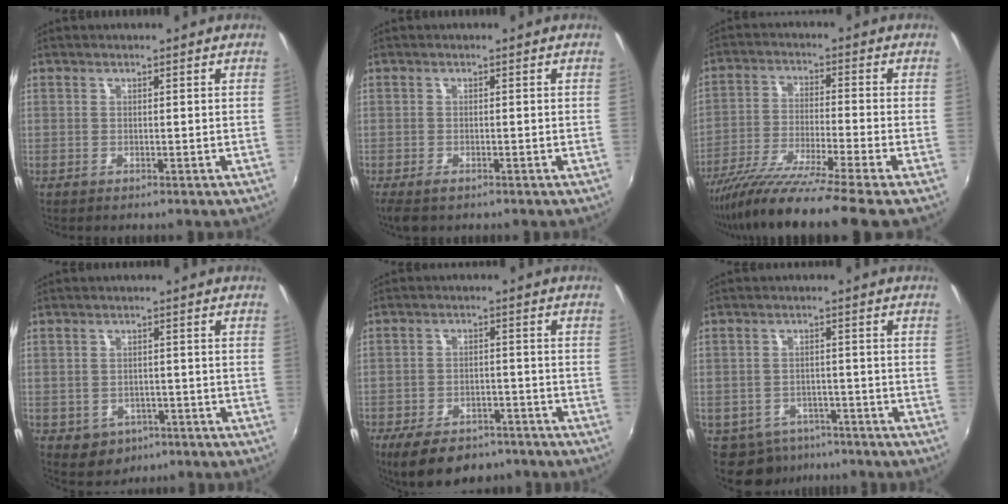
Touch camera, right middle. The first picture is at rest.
{"total": 3.3, "force": [-2.3, 1.2, 2.0], "torque": [-0.043, -0.015, -0.040]}
{"total": 14.8, "force": [-12.2, -2.1, 8.1], "torque": [-0.159, -0.043, -0.215]}
{"total": 5.5, "force": [-2.4, 4.7, 1.7], "torque": [-0.048, -0.004, -0.021]}
{"total": 12.5, "force": [-9.2, 6.0, 6.0], "torque": [-0.137, -0.012, -0.135]}
{"total": 7.6, "force": [-5.1, 5.3, 2.0], "torque": [-0.056, 0.002, -0.064]}